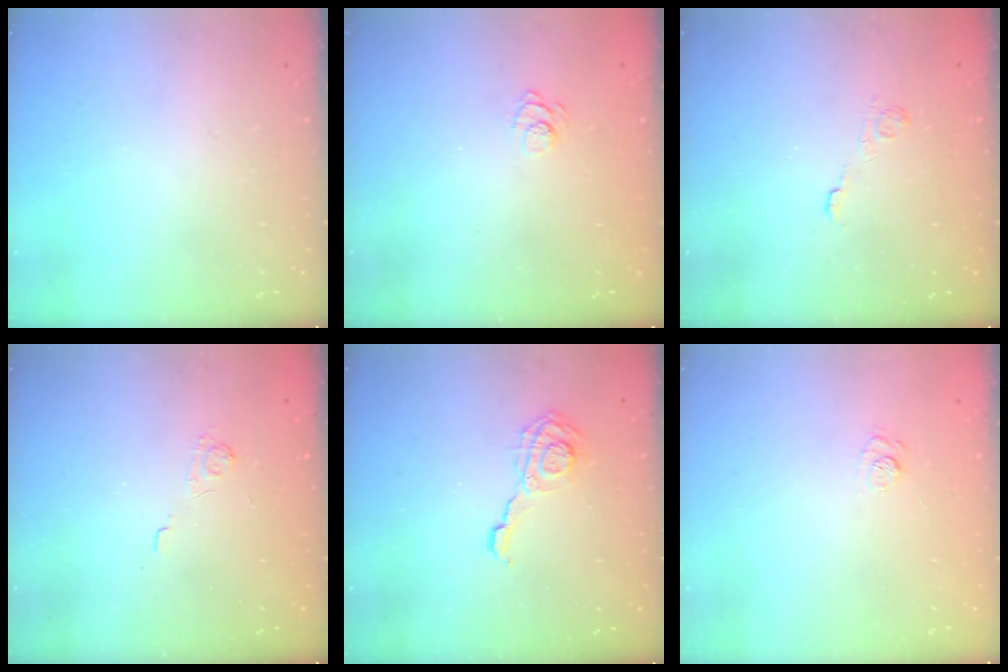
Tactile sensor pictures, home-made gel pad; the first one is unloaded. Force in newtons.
{"total": 2.1, "press": 1.6, "slide": 1.3}
{"total": 2.2, "press": 1.7, "slide": 1.4}
{"total": 2.0, "press": 1.4, "slide": 1.4}
{"total": 8.4, "press": 8.4, "slide": 0.1}
{"total": 6.9, "press": 6.8, "slide": 1.3}